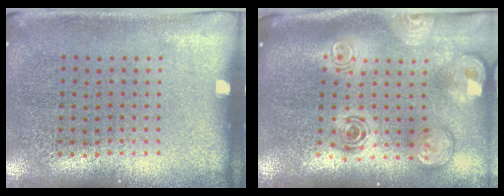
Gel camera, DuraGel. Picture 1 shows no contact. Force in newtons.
{"total": 3.0, "press": 2.1, "slide": 2.1}